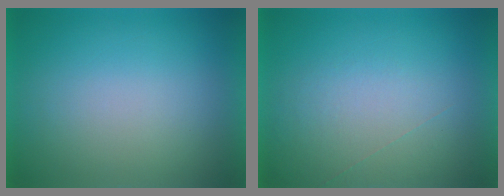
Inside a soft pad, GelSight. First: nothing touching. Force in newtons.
{"total": 1.0}